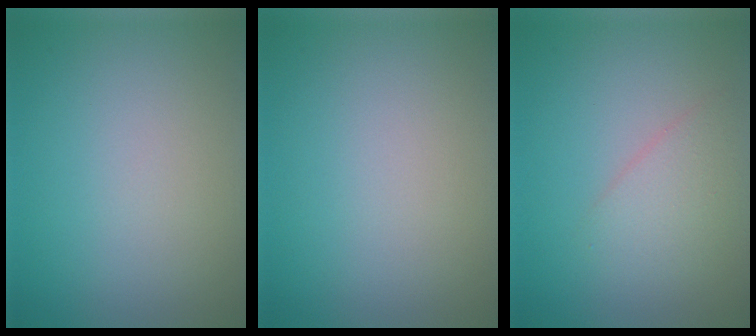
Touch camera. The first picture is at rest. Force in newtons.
{"total": 0.0}
{"total": 2.3, "press": 2.3, "slide": 0.2}